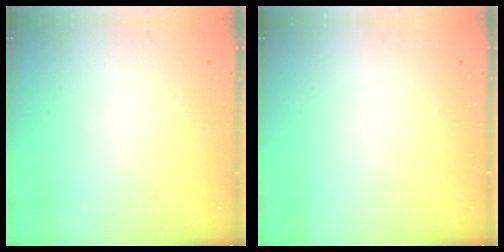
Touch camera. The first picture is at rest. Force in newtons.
{"total": 0.0}